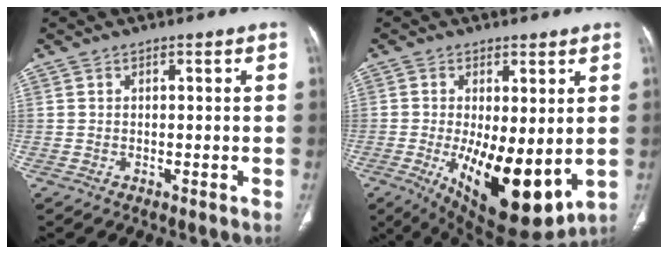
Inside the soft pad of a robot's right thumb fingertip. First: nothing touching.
{"total": 16.8, "force": [-2.6, 6.9, 15.1], "torque": [-0.236, -0.034, -0.019]}